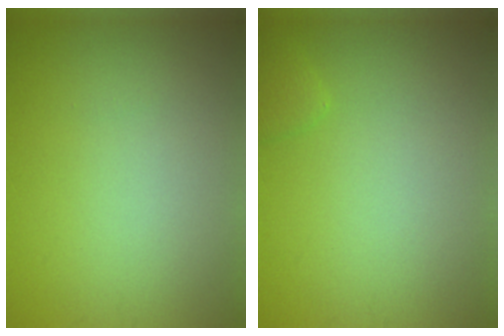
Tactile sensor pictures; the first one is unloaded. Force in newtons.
{"total": 1.0, "press": 1.0, "slide": 0.1}